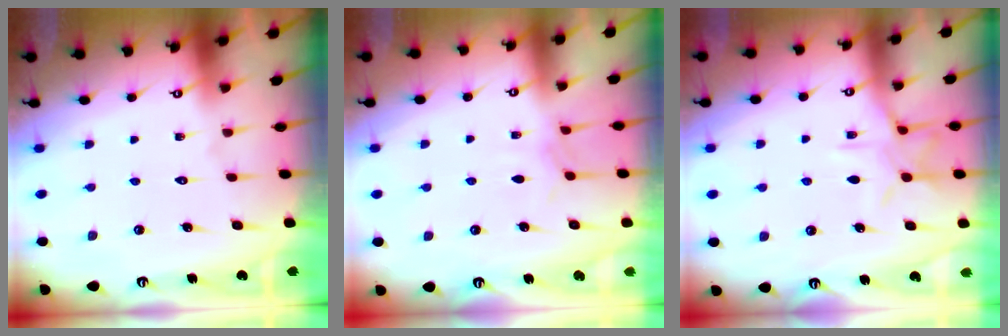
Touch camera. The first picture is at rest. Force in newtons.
{"total": 4.1, "press": 4.1, "slide": 0.6}
{"total": 9.4, "press": 9.4, "slide": 0.7}